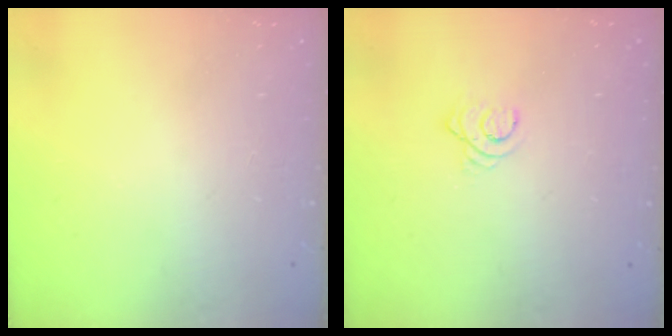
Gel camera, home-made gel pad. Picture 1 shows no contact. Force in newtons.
{"total": 3.6, "press": 3.5, "slide": 0.3}